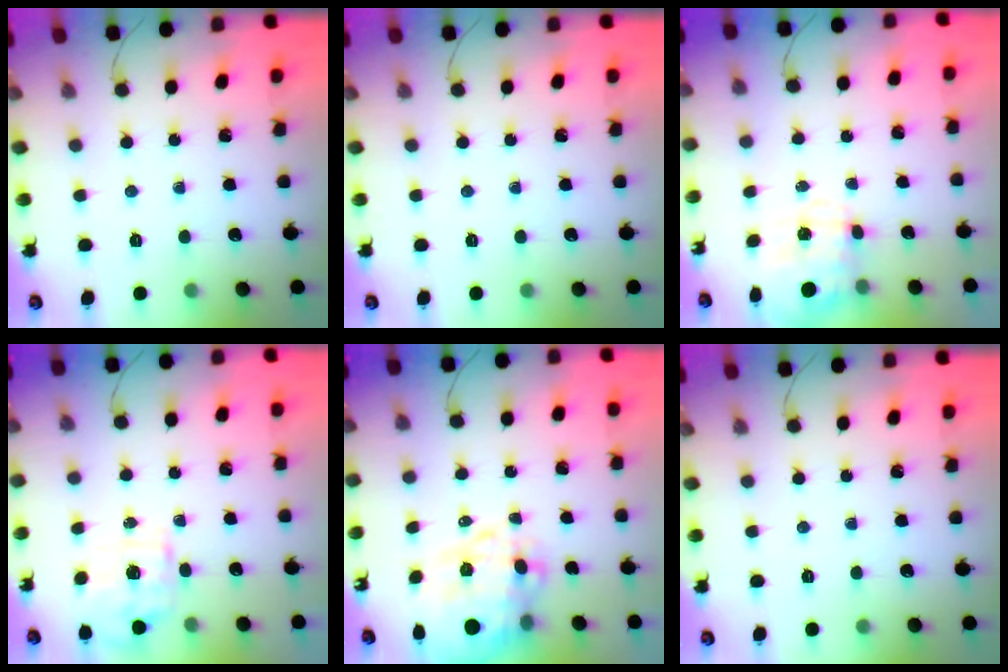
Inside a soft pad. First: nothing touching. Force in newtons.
{"total": 0.0}
{"total": 8.8, "press": 8.8, "slide": 0.7}
{"total": 1.9, "press": 1.8, "slide": 0.6}
{"total": 12.2, "press": 11.9, "slide": 2.8}
{"total": 0.0}